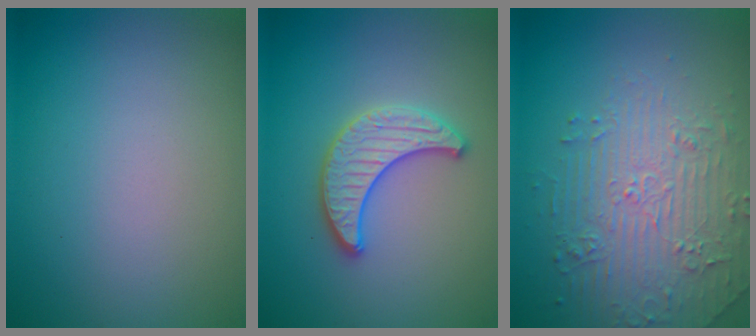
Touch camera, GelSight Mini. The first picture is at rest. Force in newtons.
{"total": 3.3, "press": 3.3, "slide": 0.4}
{"total": 4.4, "press": 4.0, "slide": 1.8}